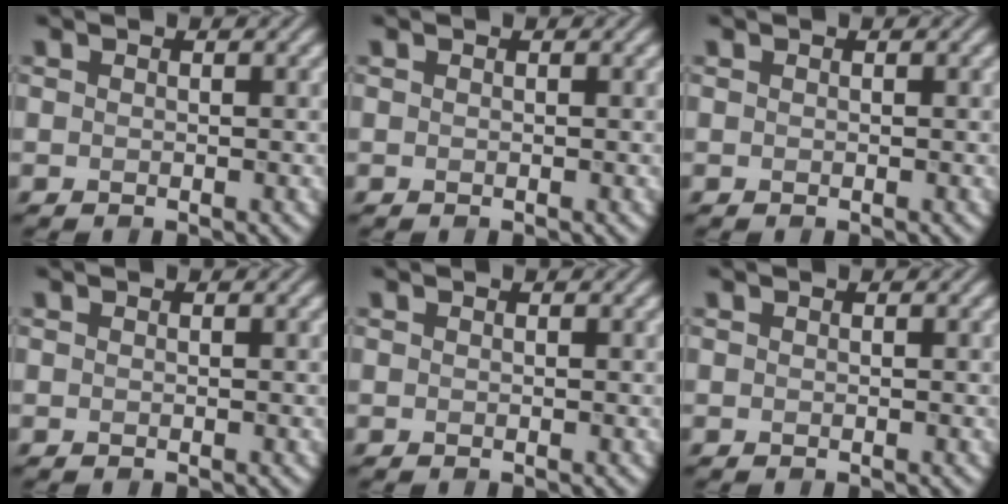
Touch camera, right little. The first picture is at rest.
{"total": 0.0}
{"total": 0.0}
{"total": 0.0}
{"total": 0.0}
{"total": 0.0}